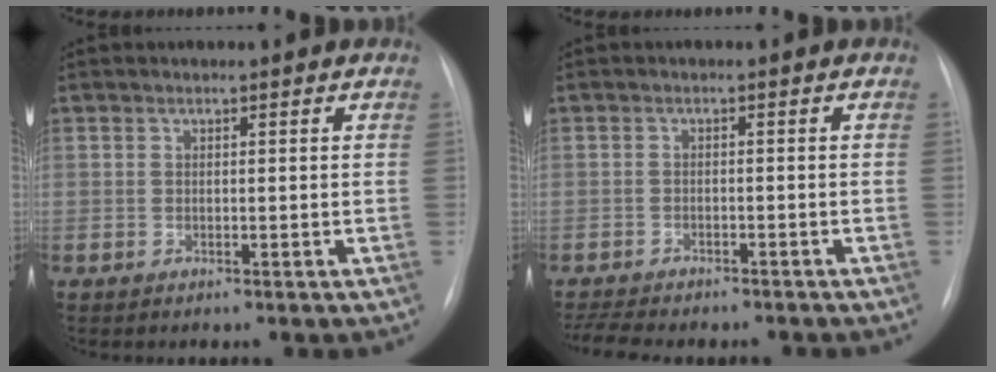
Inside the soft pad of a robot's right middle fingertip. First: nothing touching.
{"total": 9.2, "force": [-8.1, 2.2, 3.6], "torque": [-0.061, -0.002, -0.112]}